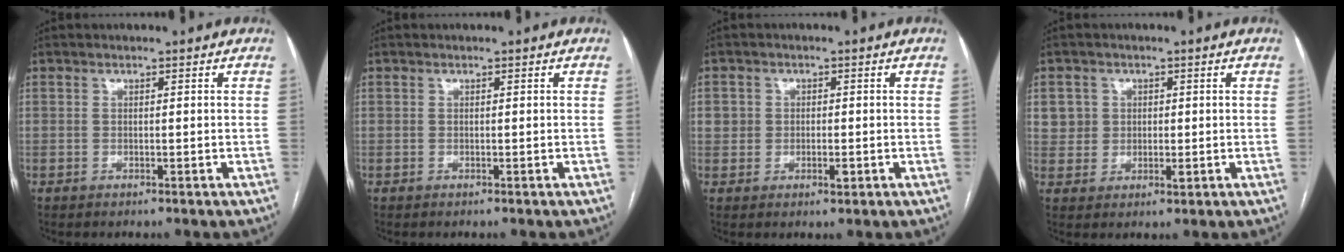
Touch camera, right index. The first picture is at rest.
{"total": 0.0}
{"total": 3.3, "force": [-0.2, 2.7, 1.8], "torque": [-0.023, 0.005, 0.000]}
{"total": 4.4, "force": [1.4, 4.1, 0.5], "torque": [0.001, 0.001, 0.027]}